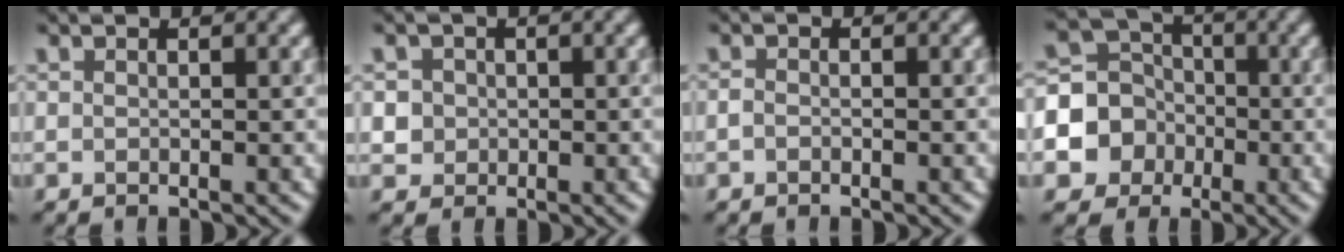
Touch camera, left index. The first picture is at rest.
{"total": 2.7, "force": [0.5, 2.6, 0.7], "torque": [0.003, 0.016, 0.001]}
{"total": 0.6, "force": [-0.5, 0.2, 0.3], "torque": [-0.007, 0.002, -0.010]}
{"total": 7.5, "force": [-2.4, 6.9, 1.7], "torque": [-0.039, 0.000, -0.064]}